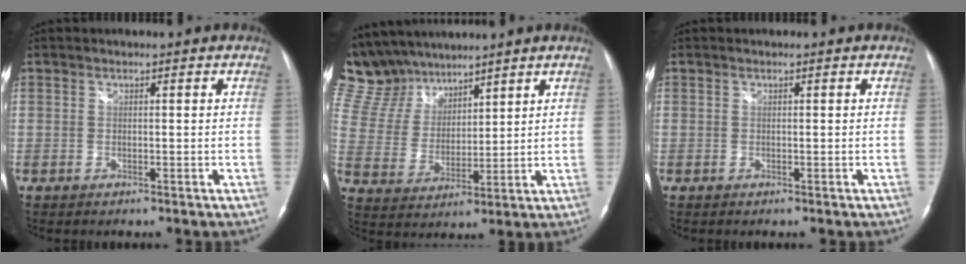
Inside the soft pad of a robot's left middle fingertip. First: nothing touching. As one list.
[{"total": 13.4, "force": [11.7, 5.6, 3.3], "torque": [-0.085, 0.030, 0.235]}, {"total": 0.0}]